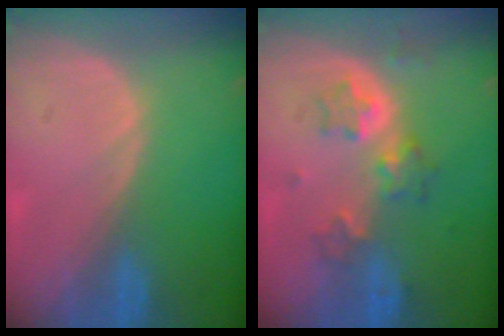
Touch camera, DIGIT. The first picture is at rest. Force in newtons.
{"total": 5.8, "press": 5.4, "slide": 2.0}